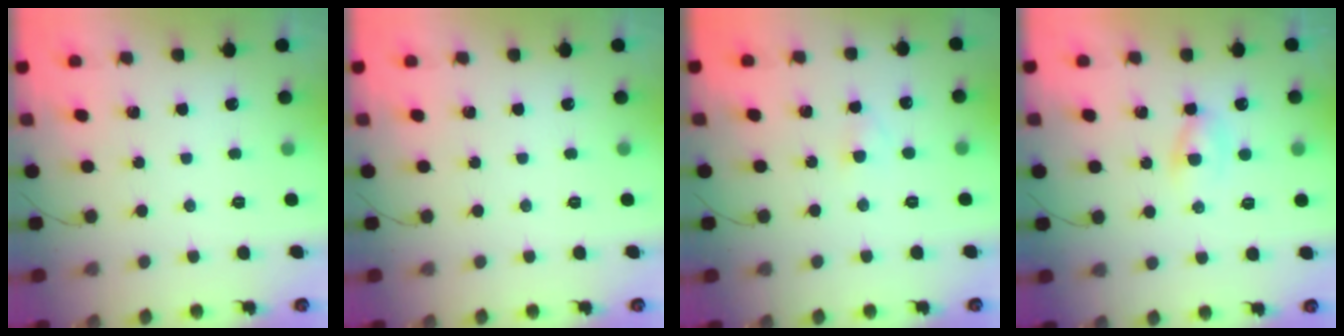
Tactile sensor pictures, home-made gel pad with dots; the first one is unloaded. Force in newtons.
{"total": 0.0}
{"total": 1.9, "press": 1.7, "slide": 0.8}
{"total": 2.2, "press": 2.0, "slide": 1.1}